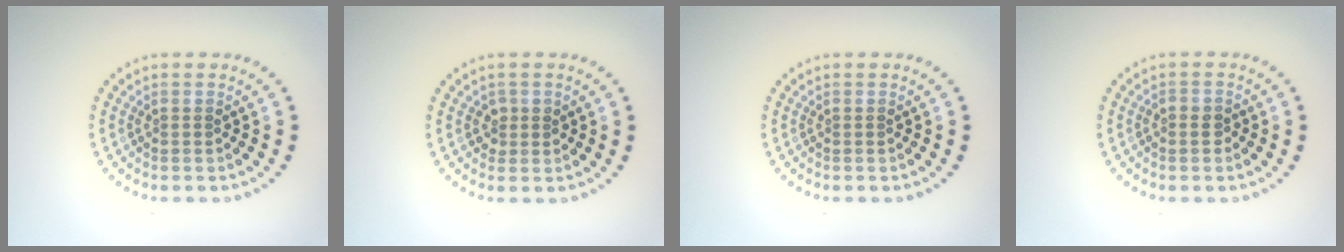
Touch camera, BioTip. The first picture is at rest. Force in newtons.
{"total": 1.1, "press": 1.1, "slide": 0.4}
{"total": 0.0}
{"total": 0.8, "press": 0.7, "slide": 0.3}